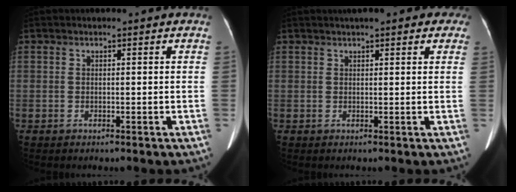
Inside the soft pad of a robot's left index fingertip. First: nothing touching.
{"total": 6.4, "force": [4.4, 1.7, 4.2], "torque": [-0.046, 0.024, 0.047]}